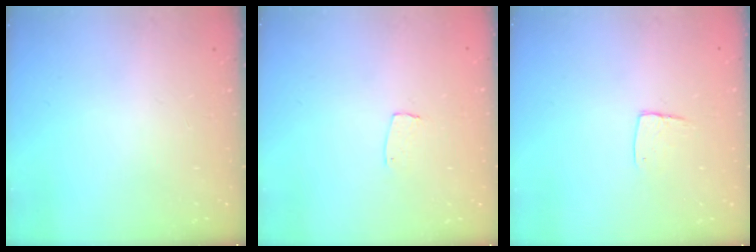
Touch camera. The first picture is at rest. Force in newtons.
{"total": 4.3, "press": 4.3, "slide": 0.2}
{"total": 5.9, "press": 5.9, "slide": 0.4}